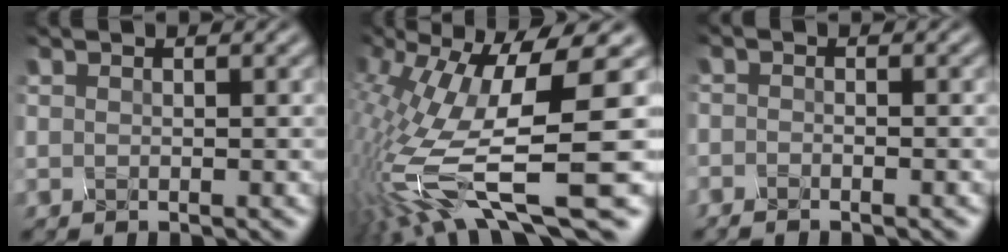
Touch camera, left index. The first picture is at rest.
{"total": 12.9, "force": [-3.2, 3.2, 12.1], "torque": [-0.278, -0.012, -0.013]}
{"total": 1.8, "force": [-1.8, 0.0, 0.1], "torque": [0.006, -0.004, -0.019]}